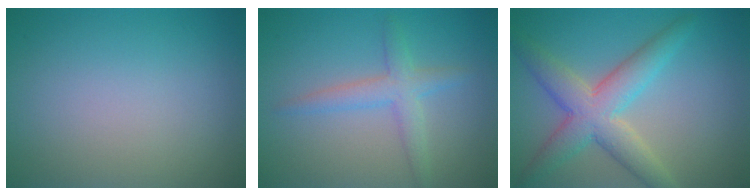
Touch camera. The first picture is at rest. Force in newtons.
{"total": 2.7, "press": 2.7, "slide": 0.1}
{"total": 5.0, "press": 4.9, "slide": 0.3}